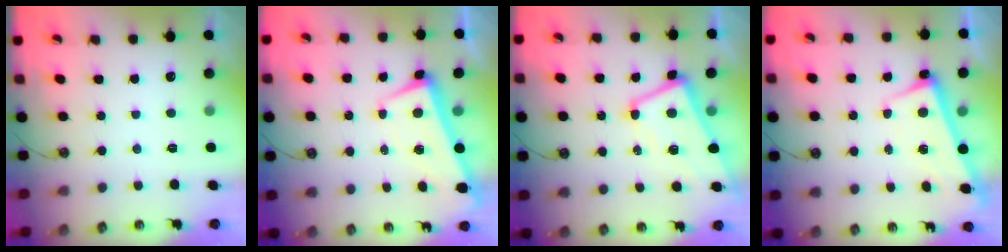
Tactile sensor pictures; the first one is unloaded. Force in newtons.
{"total": 2.0, "press": 1.9, "slide": 0.6}
{"total": 1.2, "press": 0.9, "slide": 0.9}
{"total": 2.5, "press": 2.4, "slide": 0.5}